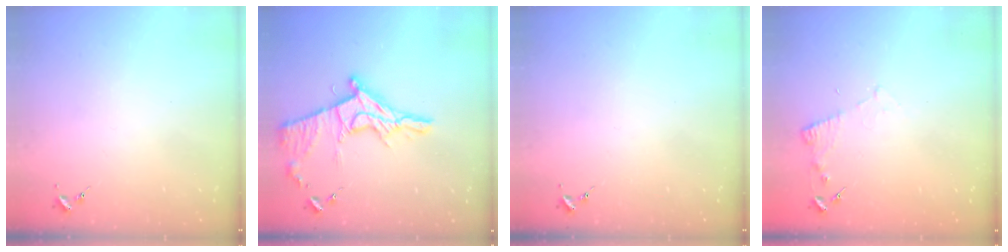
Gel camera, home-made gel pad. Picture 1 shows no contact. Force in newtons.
{"total": 16.9, "press": 16.8, "slide": 1.4}
{"total": 0.0}
{"total": 4.6, "press": 4.6, "slide": 0.5}